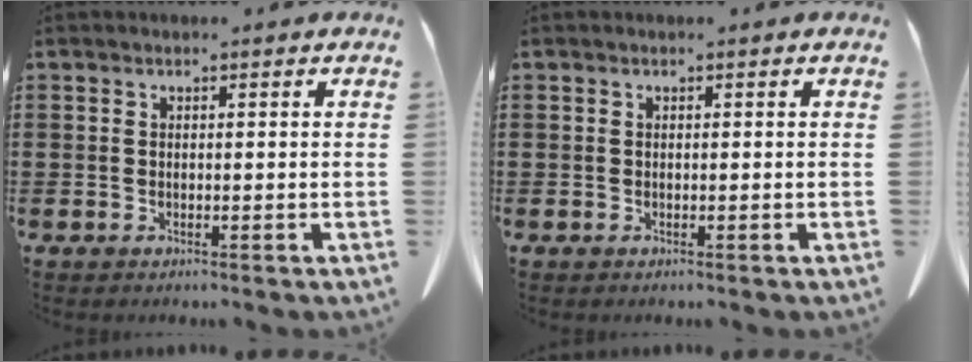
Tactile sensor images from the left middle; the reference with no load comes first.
{"total": 0.0}